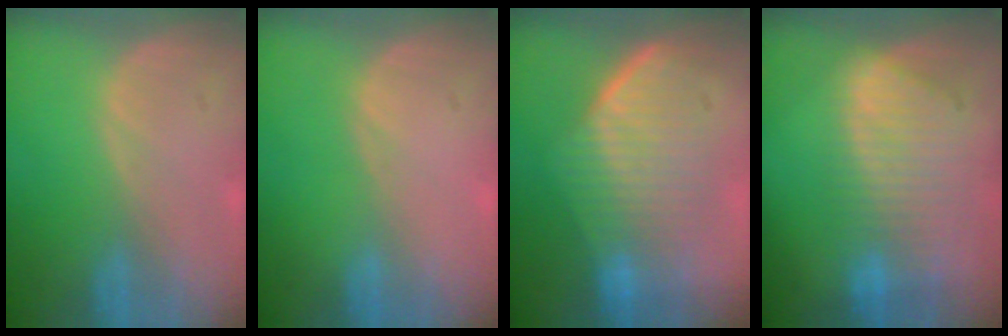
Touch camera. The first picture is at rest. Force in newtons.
{"total": 0.0}
{"total": 7.8, "press": 7.7, "slide": 0.6}
{"total": 9.5, "press": 8.2, "slide": 4.6}